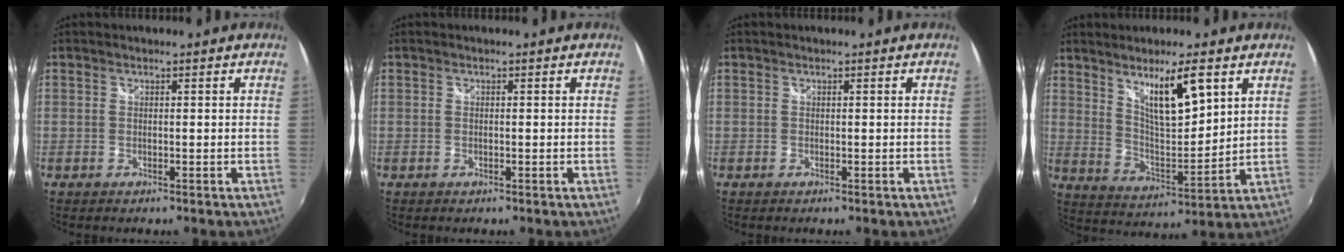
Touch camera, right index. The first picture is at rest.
{"total": 0.0}
{"total": 0.0}
{"total": 11.2, "force": [6.1, 2.5, 9.0], "torque": [-0.149, -0.006, 0.121]}